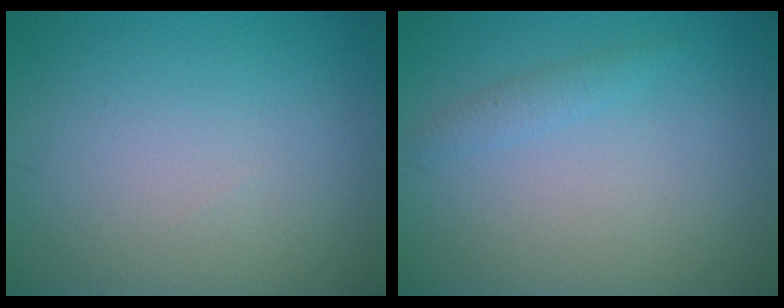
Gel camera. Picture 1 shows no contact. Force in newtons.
{"total": 1.1, "press": 1.1, "slide": 0.1}